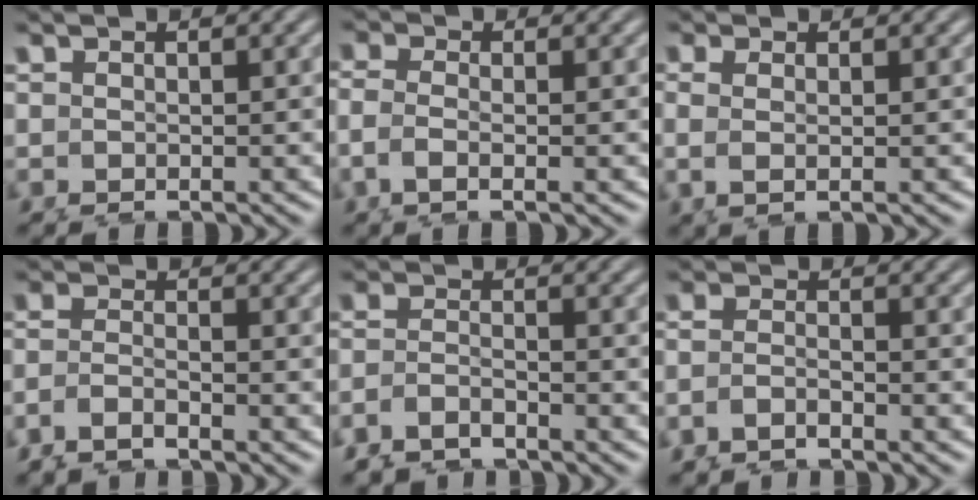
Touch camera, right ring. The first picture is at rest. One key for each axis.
{"total": 3.3, "fx": -0.1, "fy": 2.4, "fz": 2.3, "tx": -0.074, "ty": -0.017, "tz": 0.005}
{"total": 1.9, "fx": 0.5, "fy": 0.6, "fz": 1.8, "tx": -0.050, "ty": -0.011, "tz": 0.018}
{"total": 4.2, "fx": -1.5, "fy": 3.4, "fz": 1.8, "tx": -0.060, "ty": -0.018, "tz": -0.022}
{"total": 4.1, "fx": -2.1, "fy": 3.4, "fz": 0.9, "tx": -0.041, "ty": -0.017, "tz": -0.037}
{"total": 3.2, "fx": -1.4, "fy": 2.5, "fz": 1.5, "tx": -0.046, "ty": -0.016, "tz": -0.020}